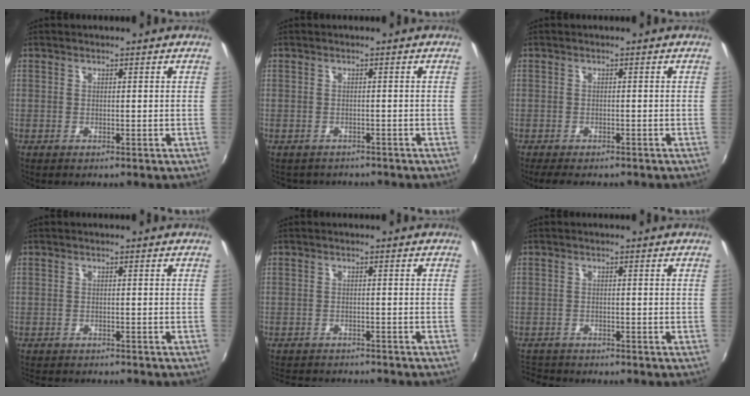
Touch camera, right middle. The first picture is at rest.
{"total": 3.2, "force": [-2.8, 1.5, 0.5], "torque": [-0.018, -0.012, -0.039]}
{"total": 5.0, "force": [-4.1, 1.6, 2.4], "torque": [-0.055, -0.016, -0.065]}
{"total": 5.2, "force": [-4.8, 1.0, 1.7], "torque": [-0.045, -0.017, -0.073]}
{"total": 9.4, "force": [-8.7, 2.0, 3.1], "torque": [-0.077, -0.013, -0.126]}
{"total": 5.3, "force": [-5.0, 1.5, 1.0], "torque": [-0.042, -0.011, -0.086]}